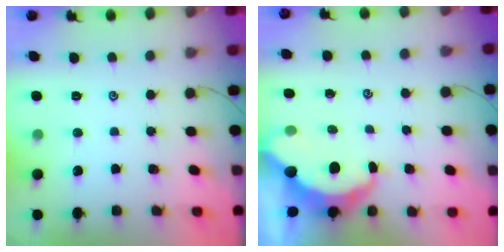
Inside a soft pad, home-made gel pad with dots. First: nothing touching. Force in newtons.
{"total": 7.8, "press": 7.7, "slide": 1.1}